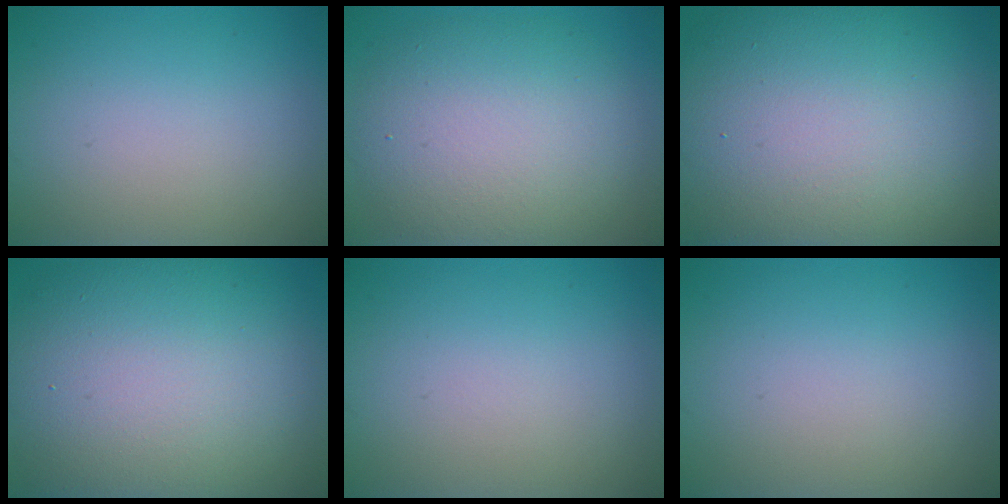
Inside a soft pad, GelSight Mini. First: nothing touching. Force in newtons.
{"total": 8.9, "press": 8.9, "slide": 0.3}
{"total": 17.8, "press": 17.7, "slide": 1.1}
{"total": 14.9, "press": 14.9, "slide": 1.1}
{"total": 0.0}
{"total": 0.0}